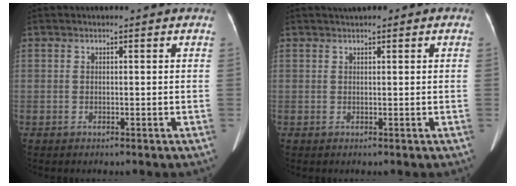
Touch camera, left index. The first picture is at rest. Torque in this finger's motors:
{"motor_torque": [0.48, -0.47, 0.18, 0.05]}